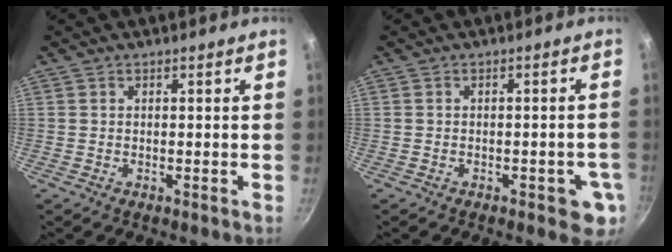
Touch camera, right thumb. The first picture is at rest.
{"total": 5.5, "force": [-1.9, 2.7, 4.4], "torque": [-0.029, 0.011, -0.018]}